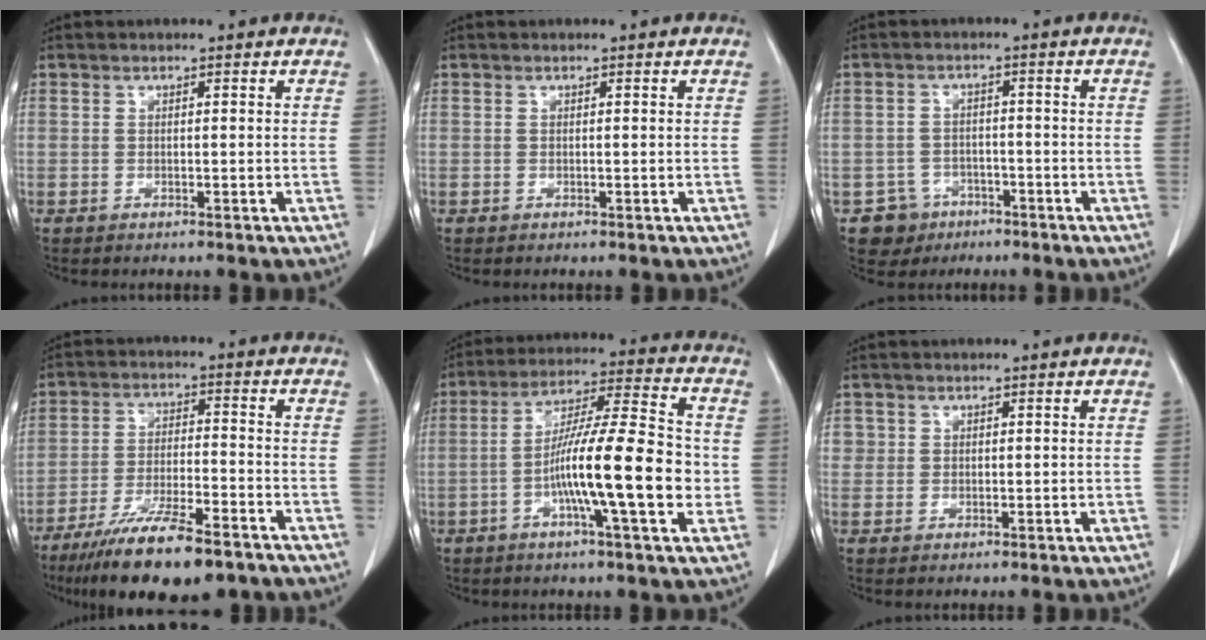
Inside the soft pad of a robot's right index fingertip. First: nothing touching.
{"total": 0.0}
{"total": 5.0, "force": [-2.7, 4.2, 0.0], "torque": [0.004, 0.012, -0.037]}
{"total": 14.8, "force": [-10.7, 2.9, 9.8], "torque": [-0.171, -0.031, -0.179]}
{"total": 16.1, "force": [-3.0, 1.1, 15.7], "torque": [-0.262, 0.004, -0.057]}
{"total": 2.0, "force": [0.6, 1.9, 0.1], "torque": [0.015, 0.000, 0.005]}